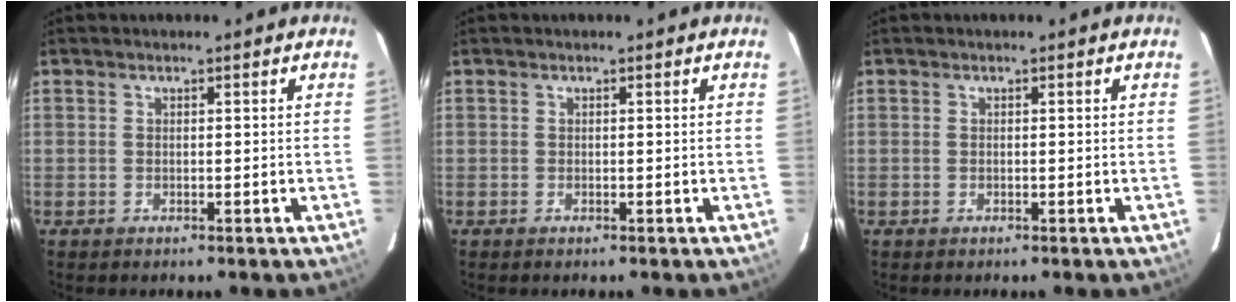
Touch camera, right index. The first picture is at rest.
{"total": 0.0}
{"total": 0.0}